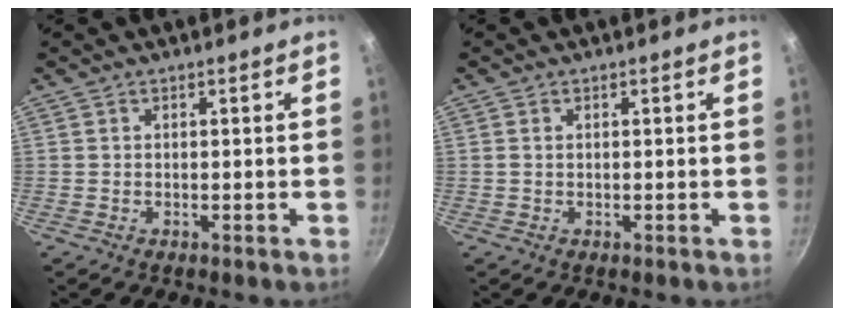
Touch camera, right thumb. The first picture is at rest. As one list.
[{"total": 0.6, "force": [0.2, 0.4, 0.5], "torque": [-0.010, 0.001, 0.003]}]